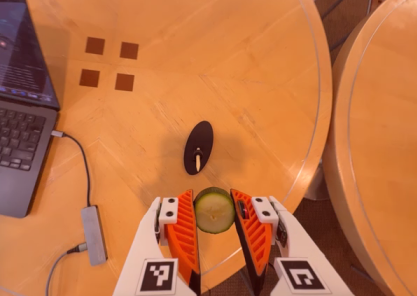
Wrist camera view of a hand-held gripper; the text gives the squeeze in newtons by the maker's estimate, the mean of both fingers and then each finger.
{"total": 8.0, "left": 7.9, "right": 8.1}